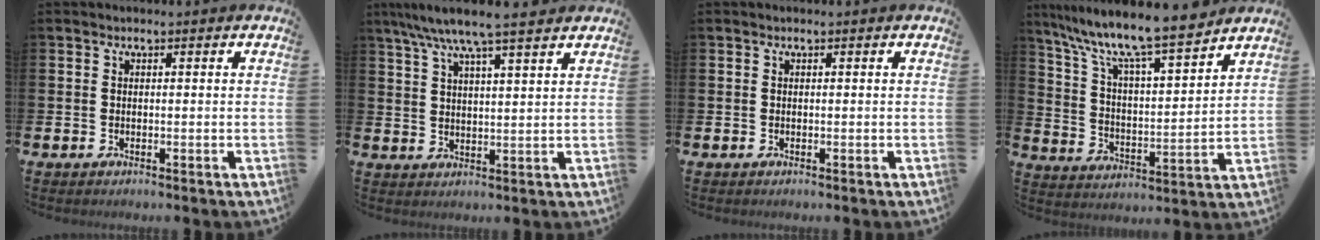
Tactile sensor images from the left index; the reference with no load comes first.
{"total": 7.4, "force": [6.4, 0.4, 3.6], "torque": [-0.086, -0.023, 0.114]}
{"total": 0.0}
{"total": 11.0, "force": [9.7, 1.0, 5.2], "torque": [-0.134, -0.065, 0.161]}